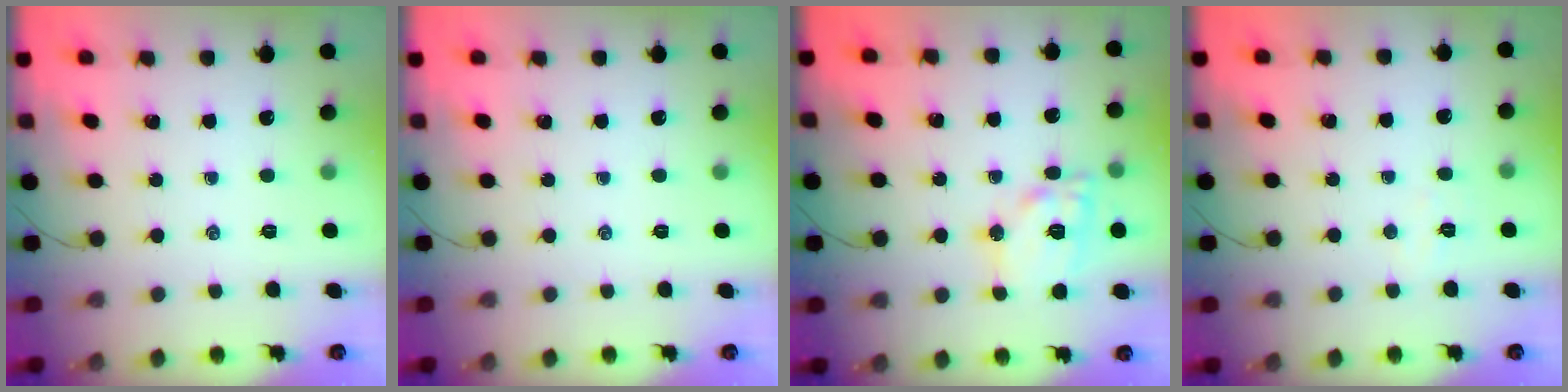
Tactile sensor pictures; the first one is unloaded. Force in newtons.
{"total": 0.0}
{"total": 13.6, "press": 13.5, "slide": 1.6}
{"total": 2.7, "press": 2.6, "slide": 0.7}